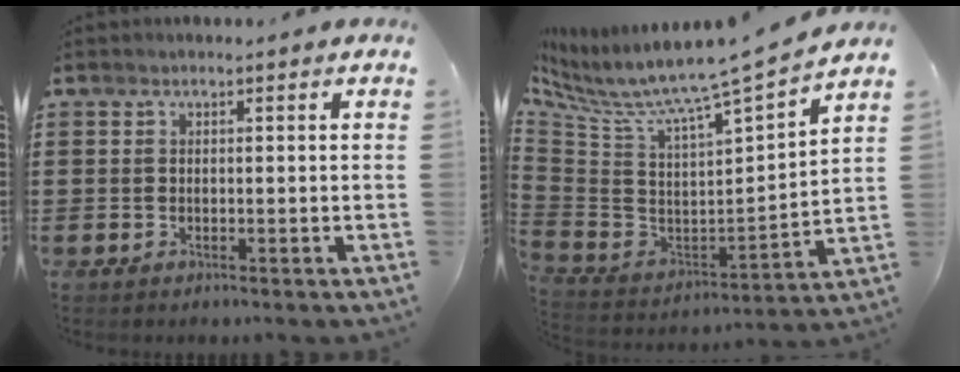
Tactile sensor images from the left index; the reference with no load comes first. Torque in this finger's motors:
{"motor_torque": [1.25, -0.89, 0.20, 0.21]}